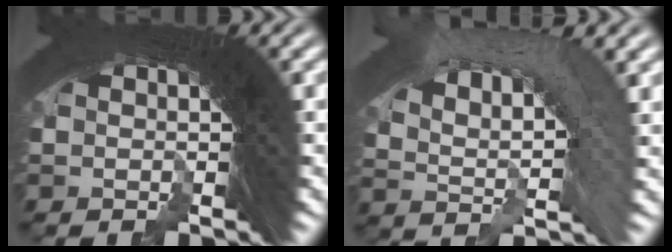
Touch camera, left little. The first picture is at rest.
{"total": 5.6, "force": [-0.8, 4.2, 3.6], "torque": [-0.061, 0.002, -0.019]}